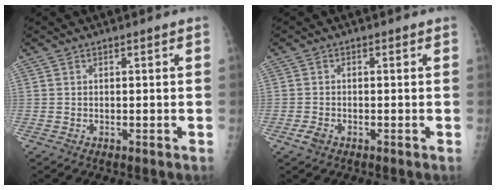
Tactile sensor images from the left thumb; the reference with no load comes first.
{"total": 2.3, "force": [-1.2, 1.5, 1.3], "torque": [-0.024, 0.001, -0.022]}